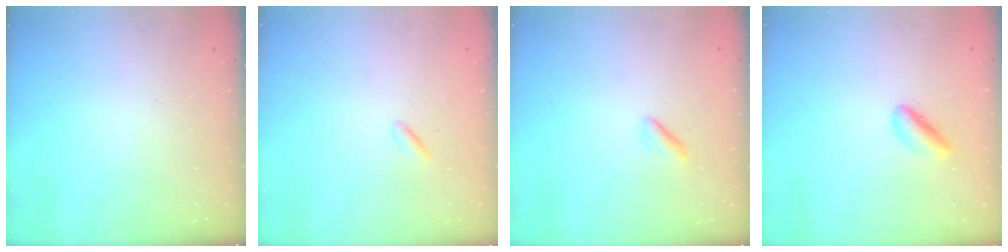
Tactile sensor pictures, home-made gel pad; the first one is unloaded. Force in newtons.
{"total": 0.0}
{"total": 2.0, "press": 2.0, "slide": 0.6}
{"total": 2.9, "press": 2.9, "slide": 0.5}